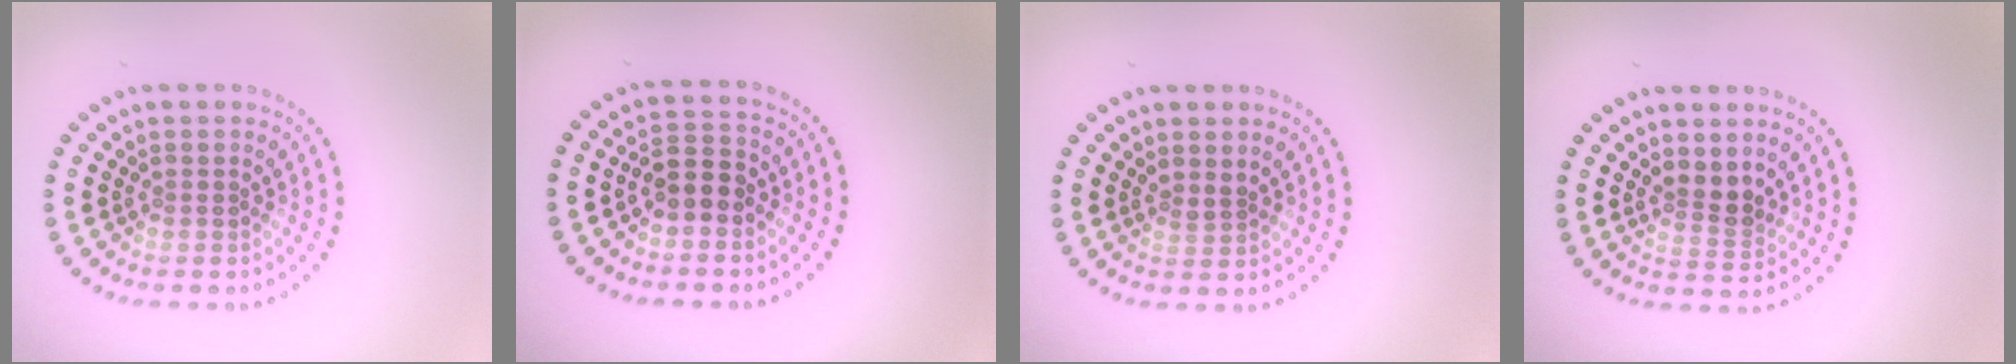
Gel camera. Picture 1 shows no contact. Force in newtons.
{"total": 2.6, "press": 2.5, "slide": 0.7}
{"total": 1.0, "press": 0.7, "slide": 0.7}
{"total": 2.2, "press": 1.8, "slide": 1.3}